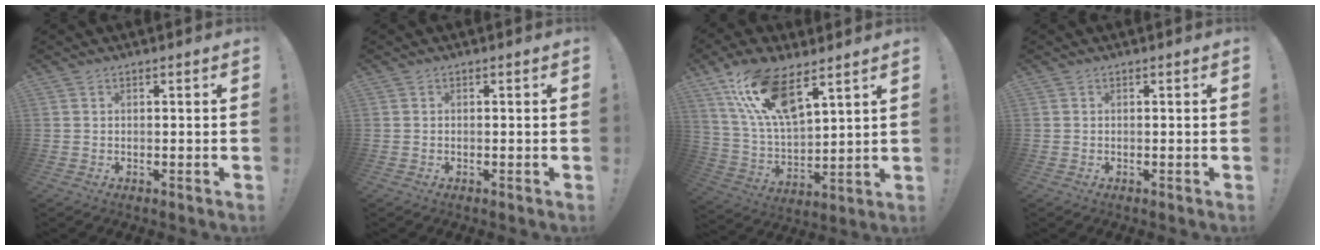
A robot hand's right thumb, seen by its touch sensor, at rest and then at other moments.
{"total": 0.0}
{"total": 16.4, "force": [10.7, 5.7, 11.1], "torque": [-0.218, -0.052, 0.193]}
{"total": 0.0}